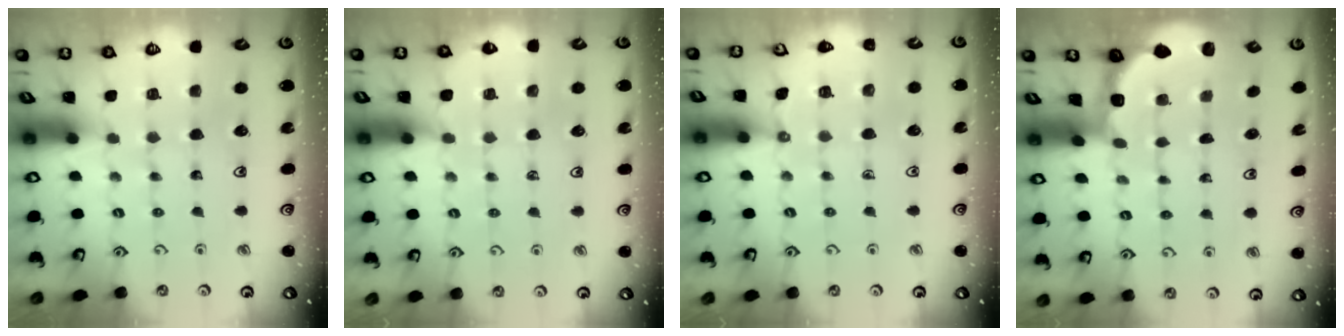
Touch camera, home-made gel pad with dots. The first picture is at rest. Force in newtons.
{"total": 3.5, "press": 3.4, "slide": 0.6}
{"total": 6.4, "press": 6.1, "slide": 1.8}
{"total": 1.9, "press": 1.6, "slide": 1.0}